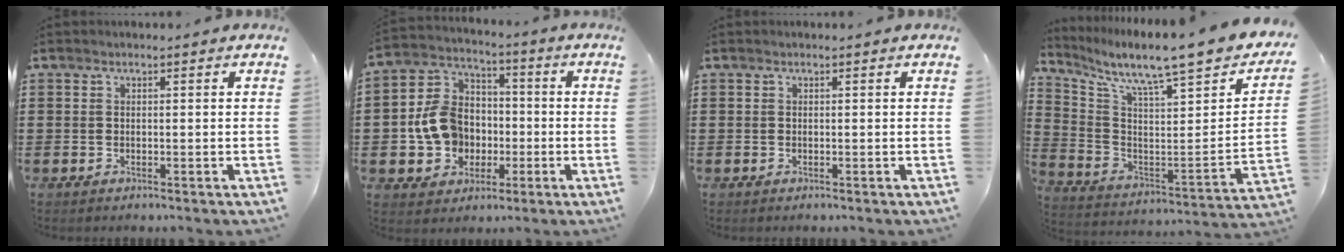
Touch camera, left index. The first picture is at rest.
{"total": 10.2, "force": [-1.6, 8.8, 4.8], "torque": [-0.139, 0.024, -0.029]}
{"total": 0.0}
{"total": 8.6, "force": [7.3, 0.2, 4.5], "torque": [-0.097, -0.074, 0.106]}